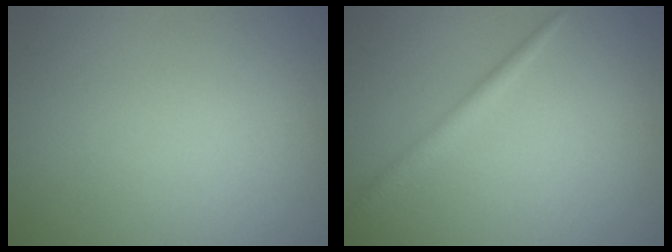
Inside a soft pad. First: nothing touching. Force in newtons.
{"total": 1.4, "press": 1.4, "slide": 0.1}